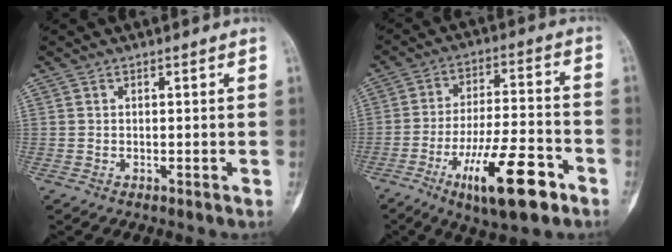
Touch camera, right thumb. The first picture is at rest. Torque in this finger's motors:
{"motor_torque": [0.12, 0.25, 0.15, 0.24, 0.07]}